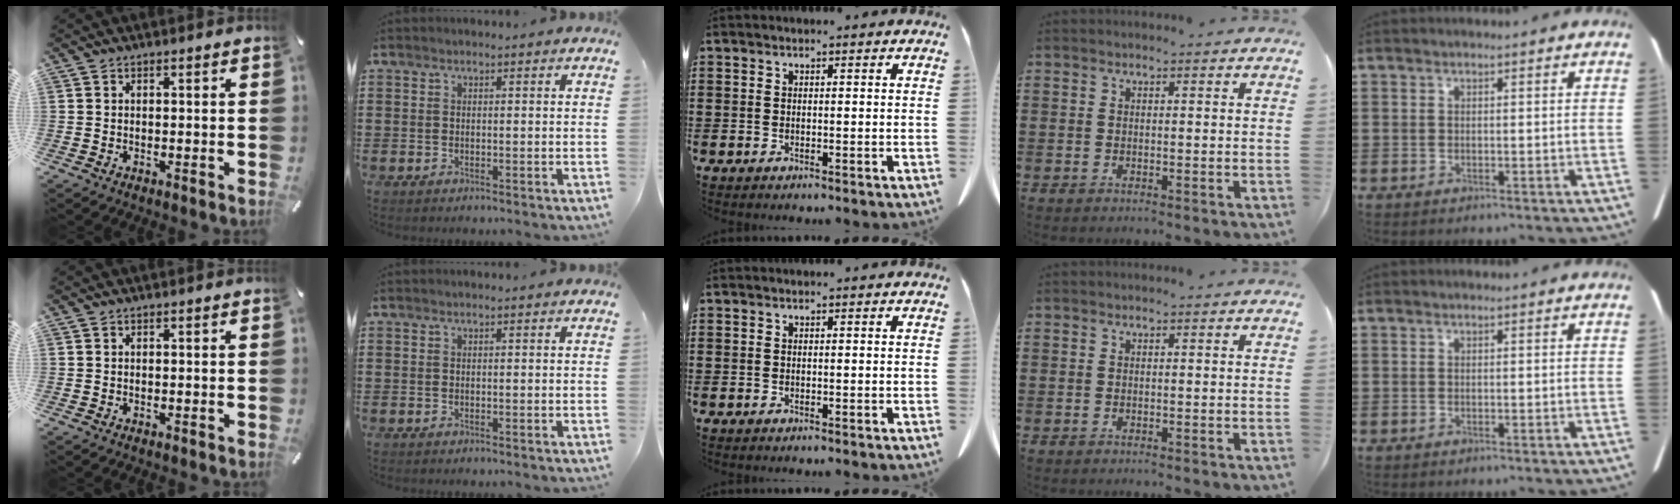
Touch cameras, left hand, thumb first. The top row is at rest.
{}